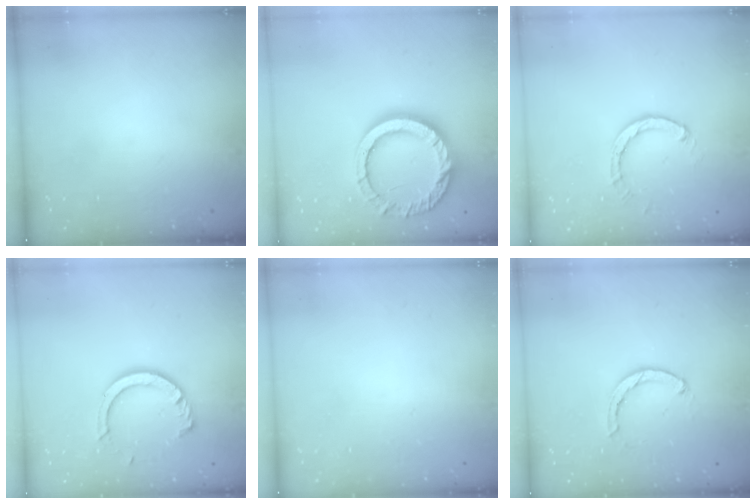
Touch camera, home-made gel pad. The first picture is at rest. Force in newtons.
{"total": 16.8, "press": 16.7, "slide": 1.8}
{"total": 3.0, "press": 3.0, "slide": 0.3}
{"total": 10.0, "press": 10.0, "slide": 0.9}
{"total": 2.4, "press": 2.4, "slide": 0.2}
{"total": 2.4, "press": 2.3, "slide": 0.4}